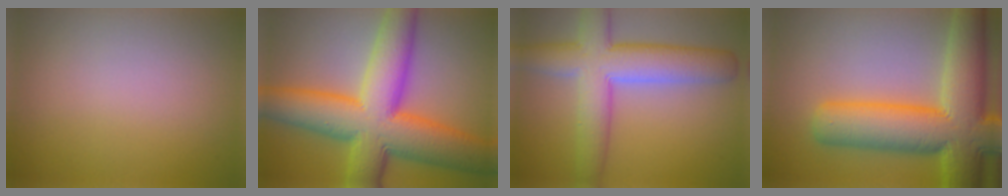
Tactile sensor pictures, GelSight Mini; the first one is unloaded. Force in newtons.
{"total": 13.9, "press": 13.9, "slide": 0.0}
{"total": 8.5, "press": 8.5, "slide": 0.4}
{"total": 12.8, "press": 12.8, "slide": 0.4}